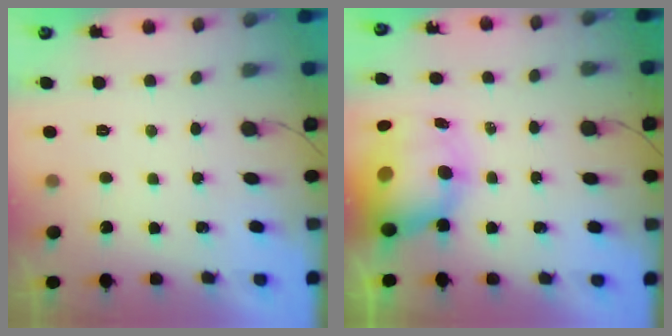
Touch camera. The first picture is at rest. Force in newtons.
{"total": 12.0, "press": 11.6, "slide": 3.0}